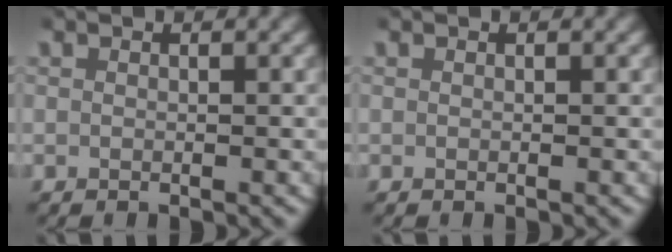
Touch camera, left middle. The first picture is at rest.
{"total": 0.0}